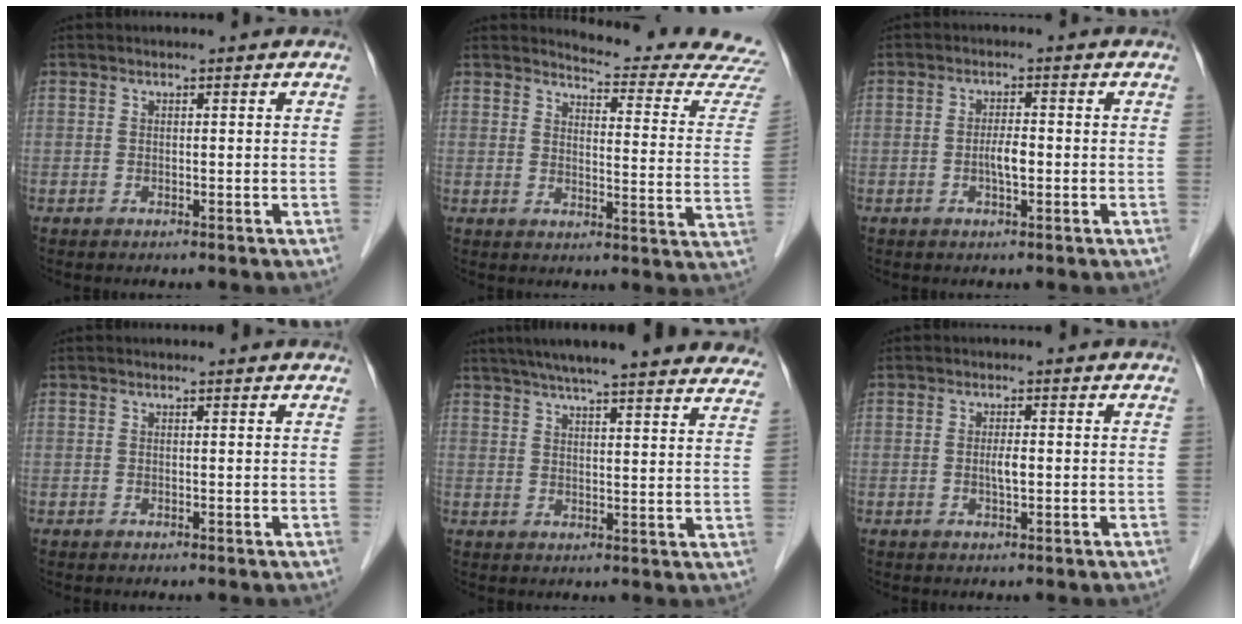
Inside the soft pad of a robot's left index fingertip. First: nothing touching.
{"total": 16.6, "force": [16.4, -0.2, 2.5], "torque": [-0.021, -0.126, 0.167]}
{"total": 2.5, "force": [-0.5, 0.6, 2.4], "torque": [-0.045, 0.003, -0.010]}
{"total": 2.2, "force": [2.0, 0.5, 0.6], "torque": [-0.015, 0.012, 0.016]}
{"total": 28.7, "force": [25.2, 3.3, 13.3], "torque": [-0.200, -0.017, 0.306]}
{"total": 1.8, "force": [-0.1, 0.4, 1.7], "torque": [-0.033, 0.001, -0.002]}